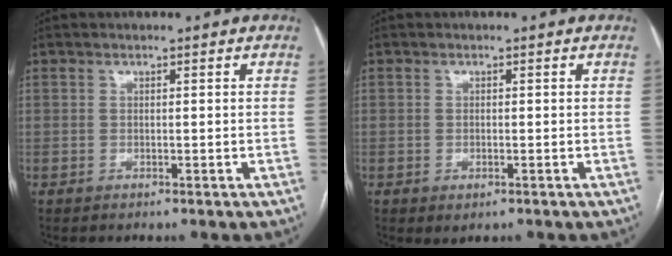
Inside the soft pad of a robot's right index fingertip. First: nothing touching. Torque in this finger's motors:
{"motor_torque": [0.63, -0.41, 0.08, 0.00]}